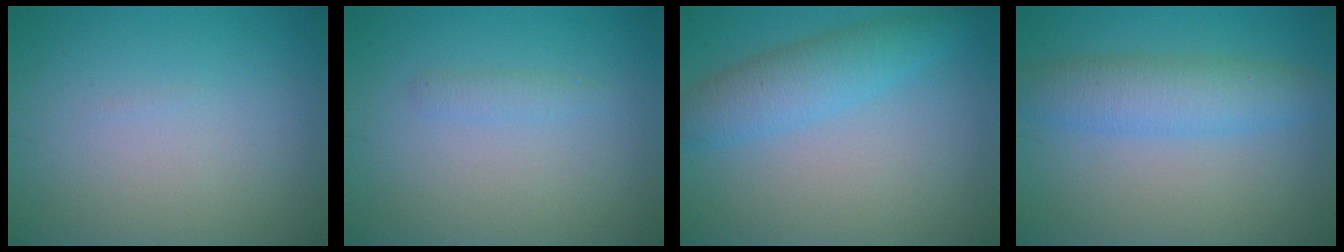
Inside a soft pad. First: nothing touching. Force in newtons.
{"total": 0.9, "press": 0.9, "slide": 0.0}
{"total": 4.0, "press": 4.0, "slide": 0.1}
{"total": 4.5, "press": 4.5, "slide": 0.2}